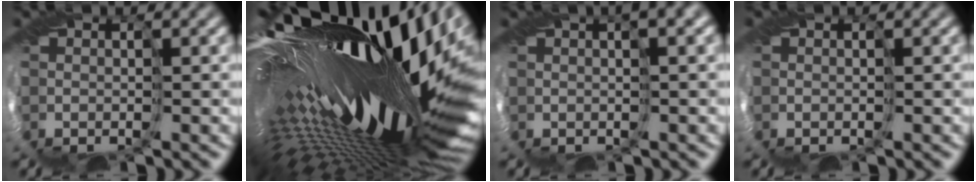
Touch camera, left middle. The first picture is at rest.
{"total": 21.0, "force": [2.5, 6.7, 19.7], "torque": [-0.342, -0.027, 0.050]}
{"total": 3.7, "force": [2.0, 0.8, 3.0], "torque": [-0.043, 0.015, 0.022]}
{"total": 0.0}